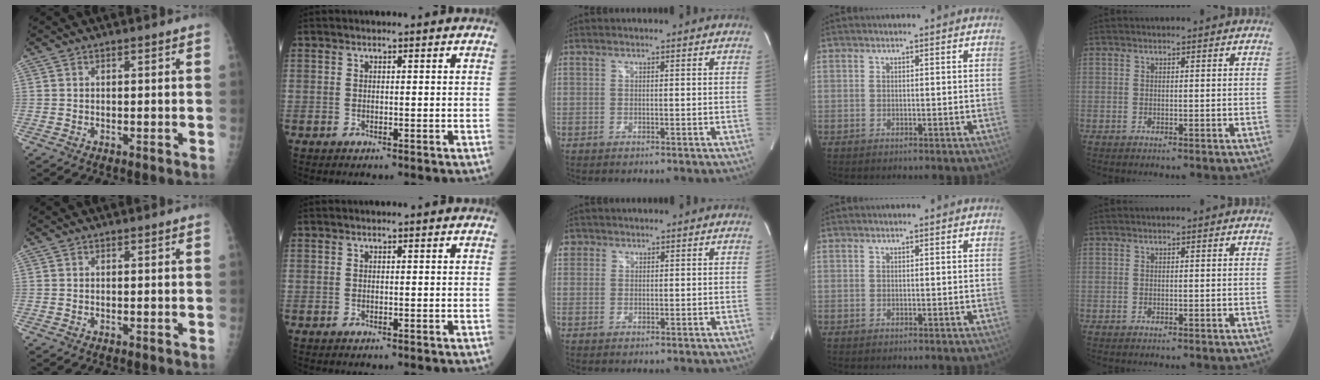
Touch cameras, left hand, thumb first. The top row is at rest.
{"middle": {"total": 2.0, "force": [0.9, 1.8, -0.1], "torque": [0.010, 0.007, 0.015]}}